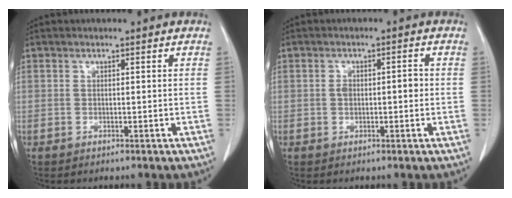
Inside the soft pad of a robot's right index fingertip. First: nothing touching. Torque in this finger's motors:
{"motor_torque": [0.22, -0.02, 0.01, 0.04]}